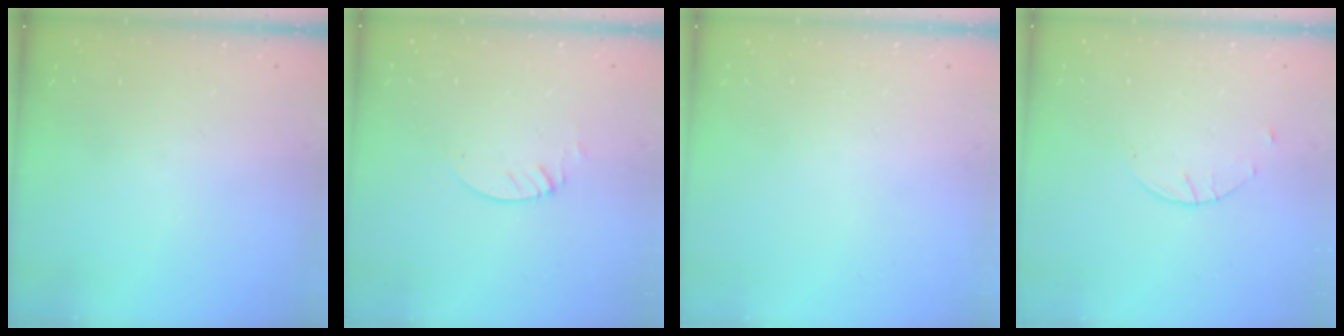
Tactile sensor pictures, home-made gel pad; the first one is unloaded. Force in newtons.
{"total": 1.3, "press": 1.3, "slide": 0.1}
{"total": 0.0}
{"total": 1.7, "press": 1.7, "slide": 0.3}